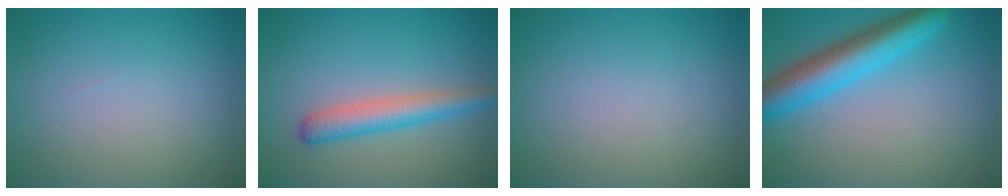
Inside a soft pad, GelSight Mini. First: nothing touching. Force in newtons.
{"total": 3.6, "press": 3.6, "slide": 0.2}
{"total": 0.0}
{"total": 6.4, "press": 6.4, "slide": 0.3}